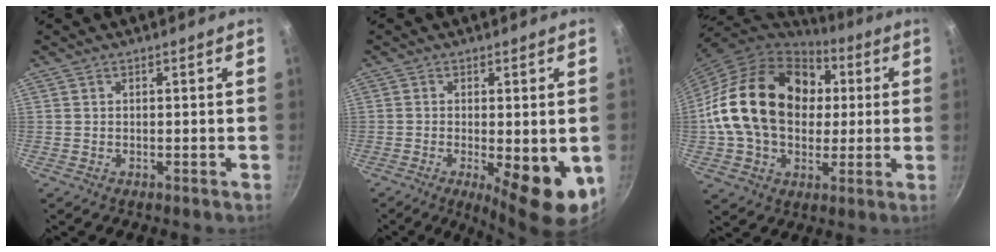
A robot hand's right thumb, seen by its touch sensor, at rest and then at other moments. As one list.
[{"total": 11.8, "force": [-3.1, 3.9, 10.7], "torque": [-0.135, -0.009, -0.033]}, {"total": 24.6, "force": [3.0, 18.1, 16.4], "torque": [-0.266, 0.026, 0.048]}]